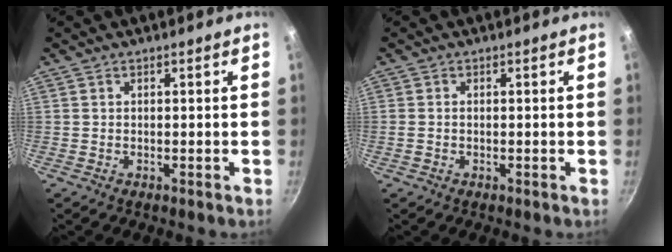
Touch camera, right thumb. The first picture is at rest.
{"total": 1.1, "force": [-0.3, 0.8, 0.7], "torque": [-0.017, 0.002, -0.005]}